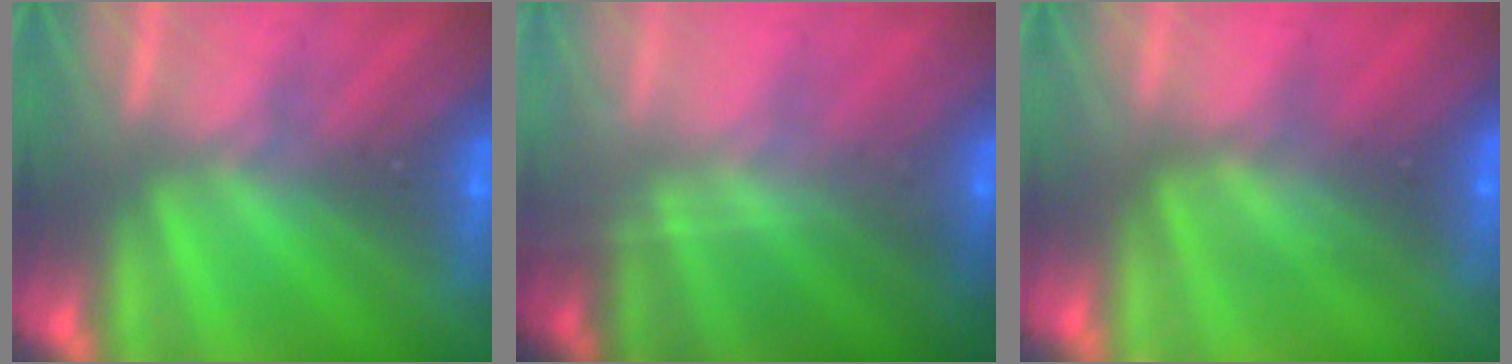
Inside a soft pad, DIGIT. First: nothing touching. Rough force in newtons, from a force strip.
{"total": 1.7}
{"total": 2.5}